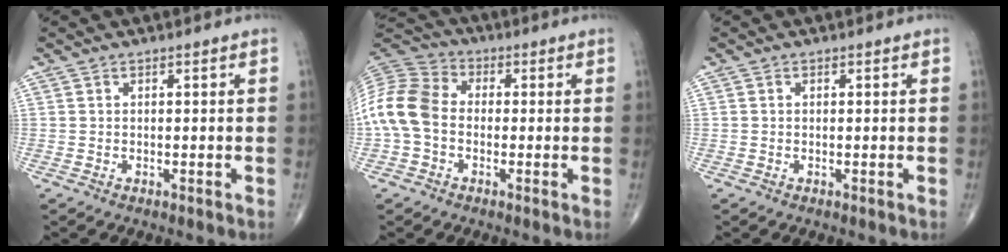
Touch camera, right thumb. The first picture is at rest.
{"total": 11.9, "force": [-1.5, 8.8, 7.9], "torque": [-0.166, 0.031, -0.043]}
{"total": 0.0}